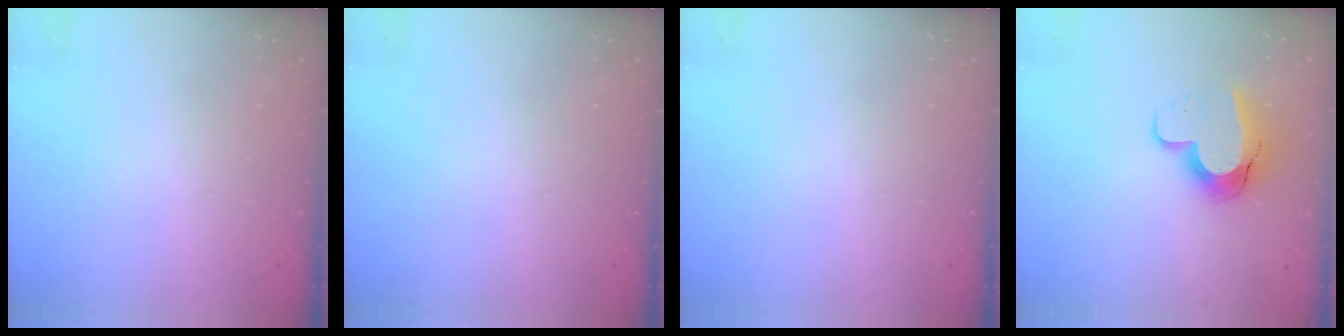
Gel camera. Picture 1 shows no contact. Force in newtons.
{"total": 0.0}
{"total": 0.0}
{"total": 11.8, "press": 11.7, "slide": 1.0}